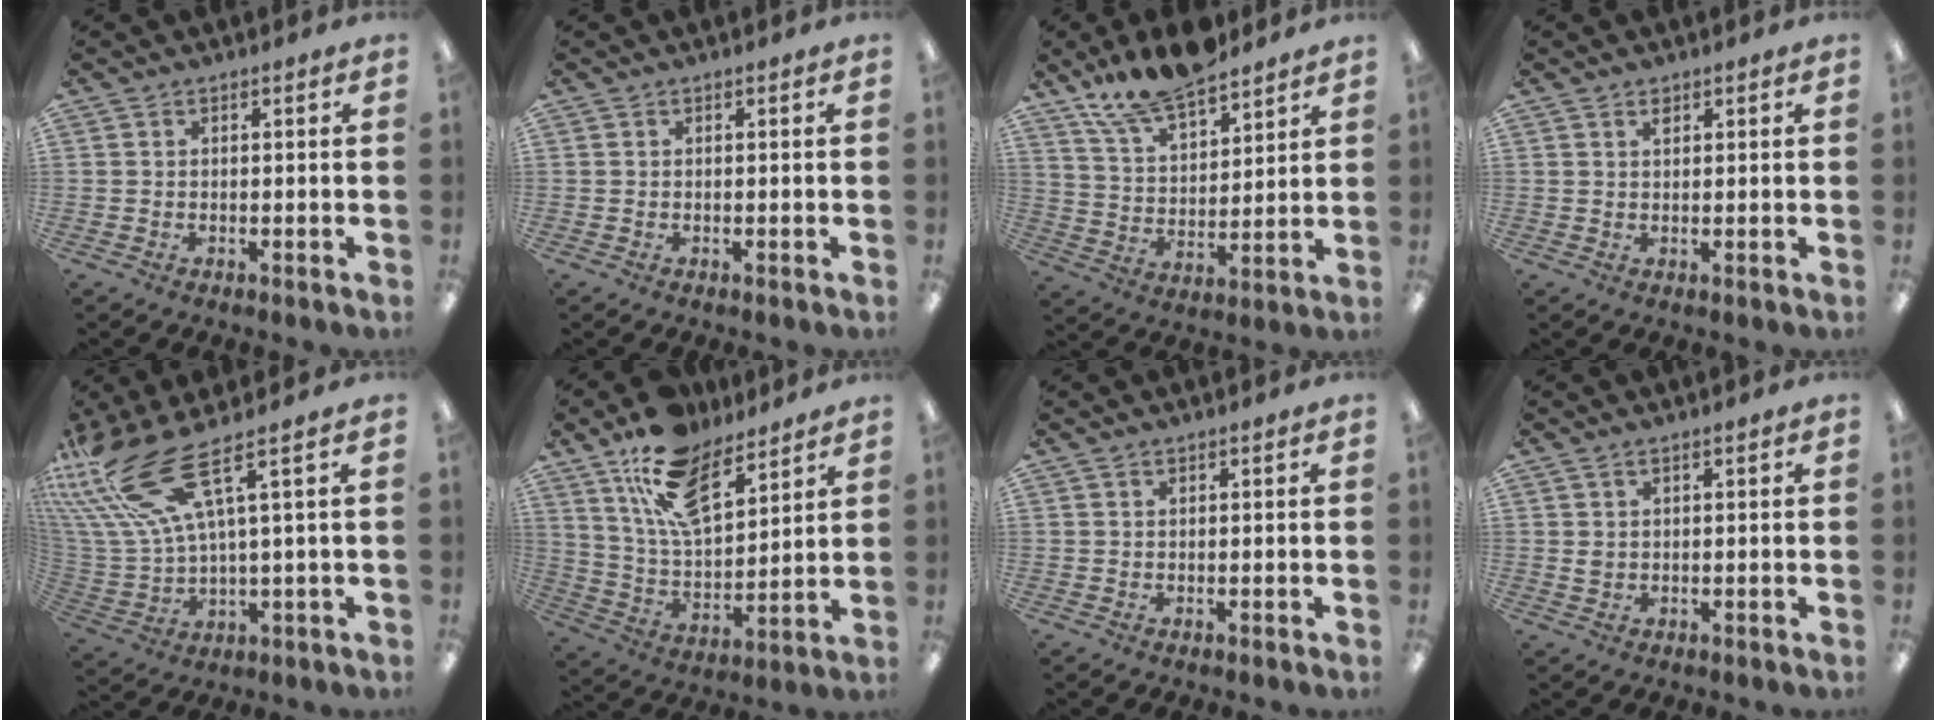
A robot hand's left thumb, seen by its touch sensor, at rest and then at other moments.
{"total": 0.0}
{"total": 14.0, "force": [11.7, 4.8, 6.0], "torque": [-0.122, -0.063, 0.215]}
{"total": 1.4, "force": [1.1, 0.7, 0.6], "torque": [-0.005, -0.003, 0.018]}
{"total": 18.5, "force": [9.7, 6.2, 14.4], "torque": [-0.314, -0.047, 0.162]}
{"total": 16.7, "force": [11.7, 7.4, 9.3], "torque": [-0.178, -0.049, 0.213]}
{"total": 0.6, "force": [0.5, 0.2, 0.2], "torque": [-0.005, 0.002, 0.009]}
{"total": 1.8, "force": [0.9, 1.2, 1.0], "torque": [-0.023, 0.004, 0.015]}